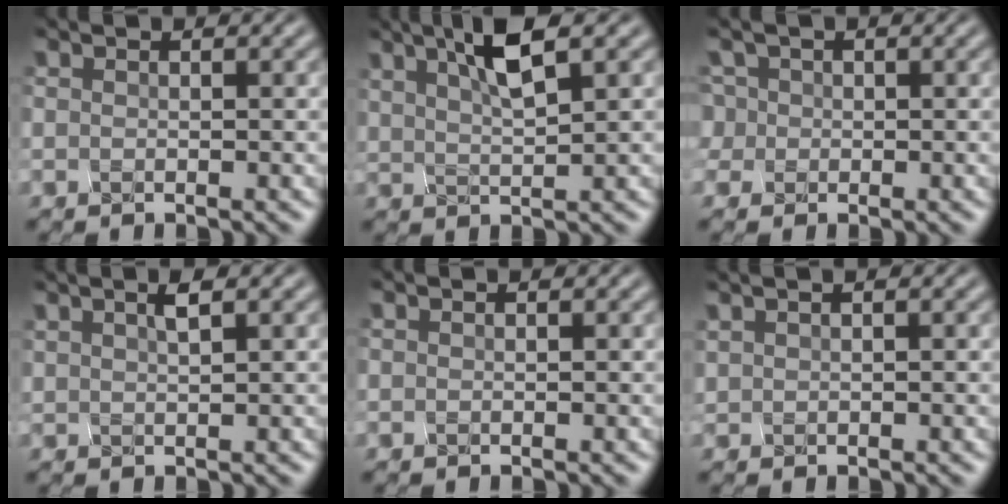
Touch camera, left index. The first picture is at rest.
{"total": 3.2, "force": [2.2, -0.1, 2.3], "torque": [-0.053, 0.005, 0.061]}
{"total": 1.1, "force": [-0.3, 0.8, -0.7], "torque": [-0.006, 0.004, 0.008]}
{"total": 0.8, "force": [0.7, -0.5, -0.1], "torque": [-0.005, 0.003, 0.030]}
{"total": 0.0}
{"total": 0.7, "force": [0.6, -0.2, -0.3], "torque": [0.002, 0.000, 0.023]}